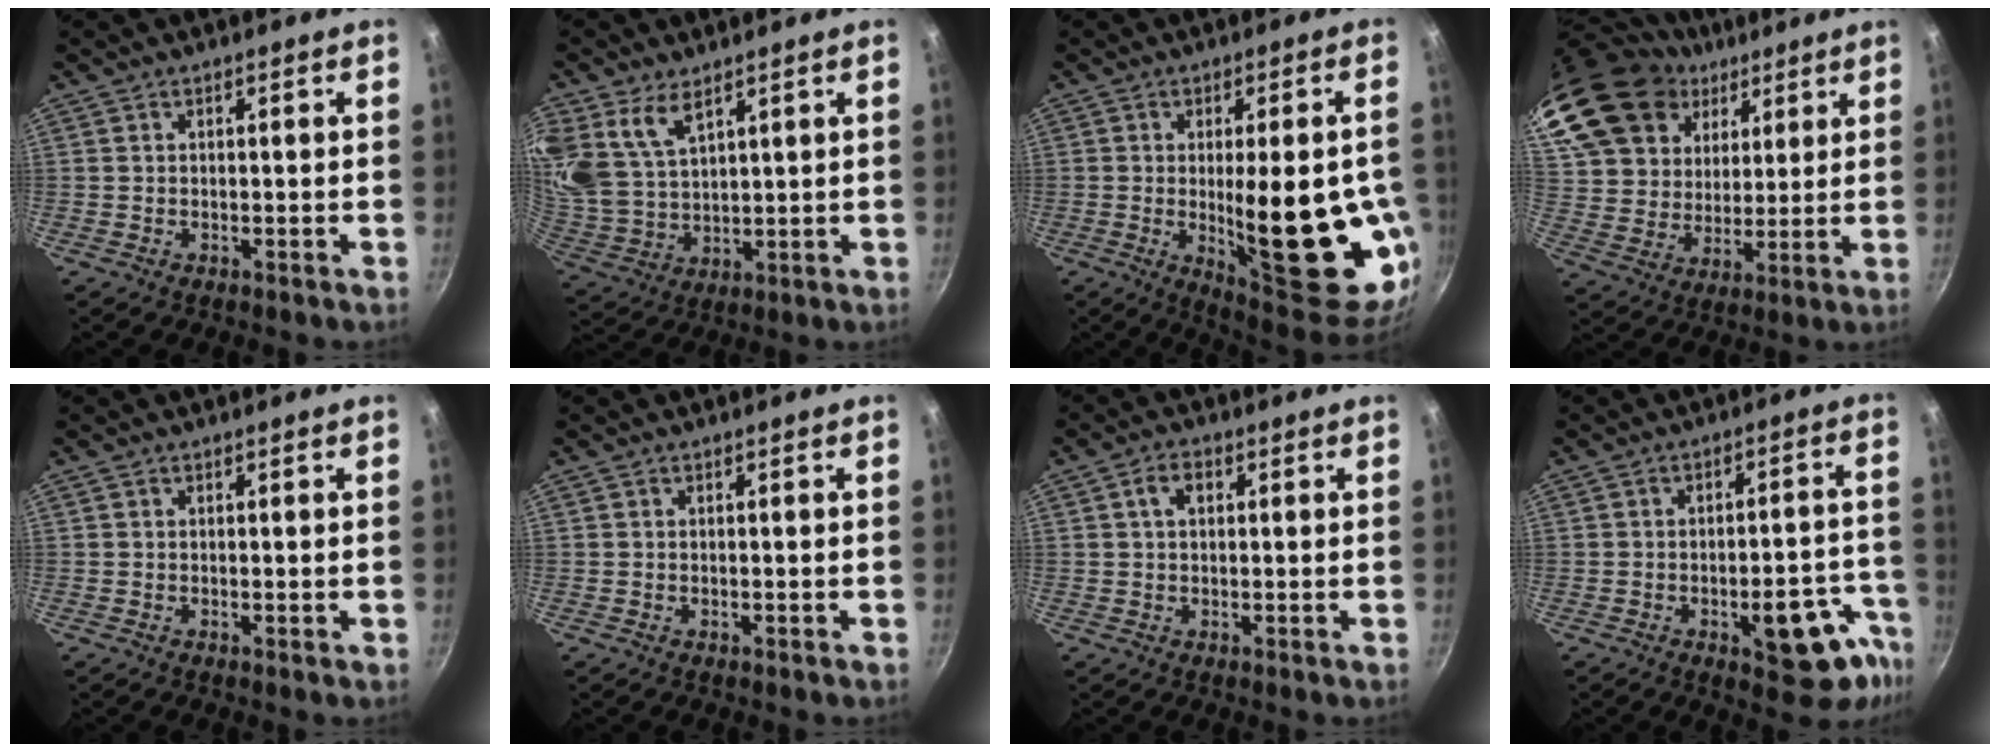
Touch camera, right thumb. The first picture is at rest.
{"total": 12.1, "force": [6.9, 7.0, 7.0], "torque": [-0.140, -0.030, 0.151]}
{"total": 24.2, "force": [-2.7, 8.1, 22.6], "torque": [-0.272, -0.019, -0.018]}
{"total": 25.3, "force": [13.9, 17.5, 11.8], "torque": [-0.242, 0.001, 0.266]}
{"total": 0.0}
{"total": 0.0}
{"total": 3.6, "force": [1.0, 2.5, 2.5], "torque": [-0.034, 0.008, 0.012]}
{"total": 14.2, "force": [-6.5, 6.2, 11.1], "torque": [-0.076, 0.040, -0.080]}